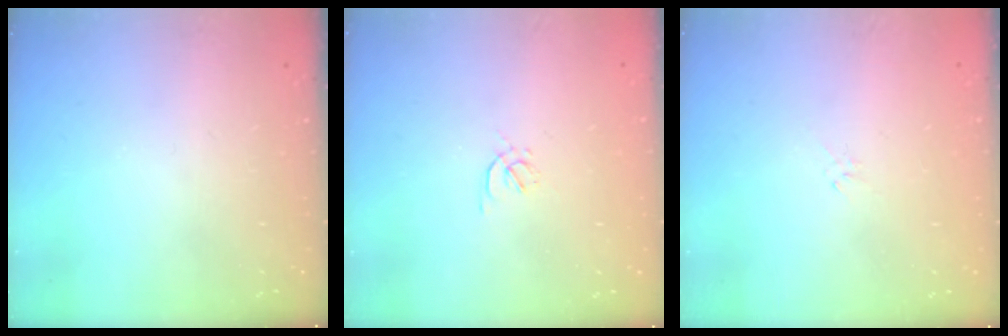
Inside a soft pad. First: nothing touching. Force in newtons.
{"total": 1.6, "press": 1.6, "slide": 0.4}
{"total": 0.7, "press": 0.5, "slide": 0.4}